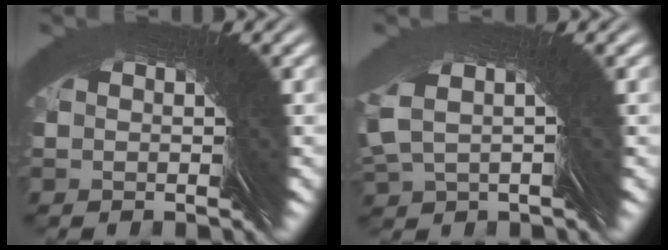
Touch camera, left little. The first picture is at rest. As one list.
[{"total": 2.7, "force": [2.4, -0.1, 1.2], "torque": [-0.033, 0.024, 0.029]}]